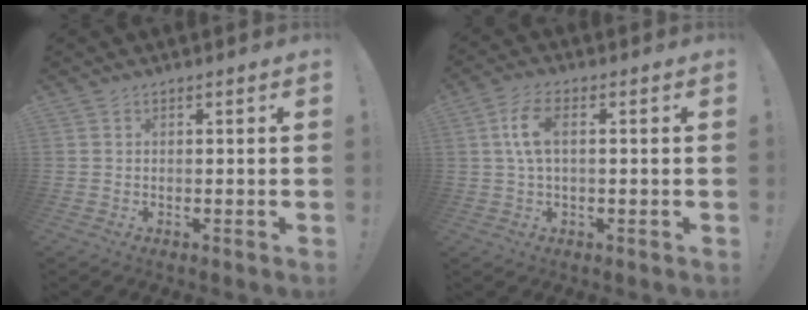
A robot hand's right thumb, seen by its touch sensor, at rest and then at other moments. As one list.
[{"total": 7.1, "force": [0.8, 3.0, 6.4], "torque": [-0.133, -0.004, 0.012]}]